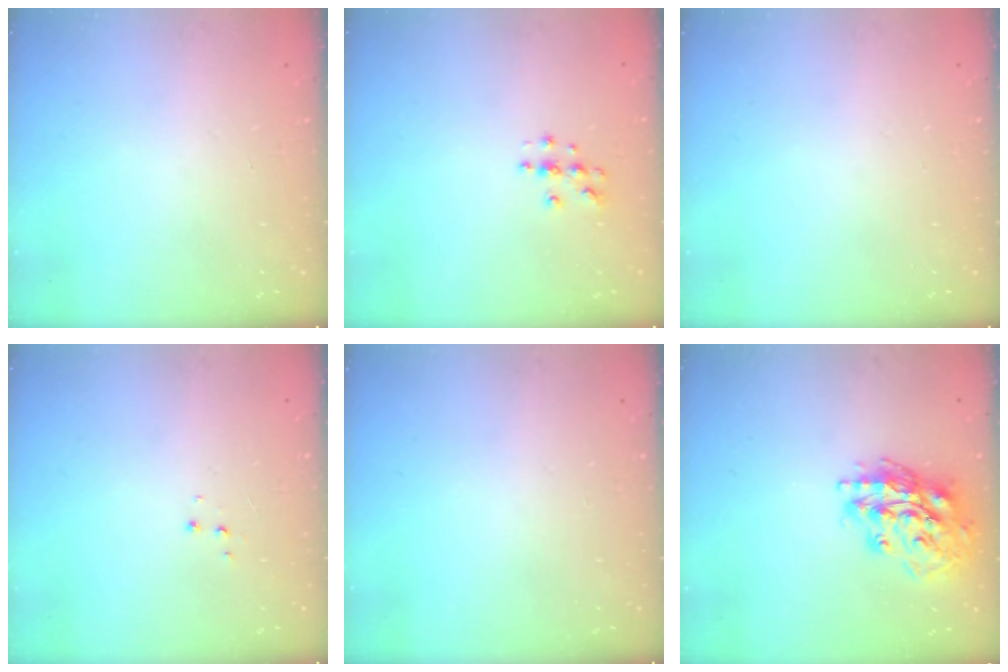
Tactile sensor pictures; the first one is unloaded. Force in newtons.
{"total": 4.0, "press": 4.0, "slide": 0.5}
{"total": 0.0}
{"total": 3.4, "press": 3.3, "slide": 0.6}
{"total": 0.0}
{"total": 17.4, "press": 17.1, "slide": 2.7}